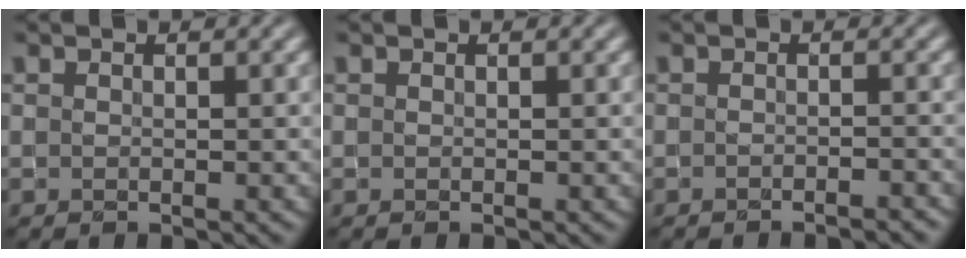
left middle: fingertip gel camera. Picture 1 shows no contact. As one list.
[{"total": 0.0}, {"total": 1.8, "force": [-1.6, 0.3, 0.7], "torque": [-0.002, 0.000, -0.022]}]